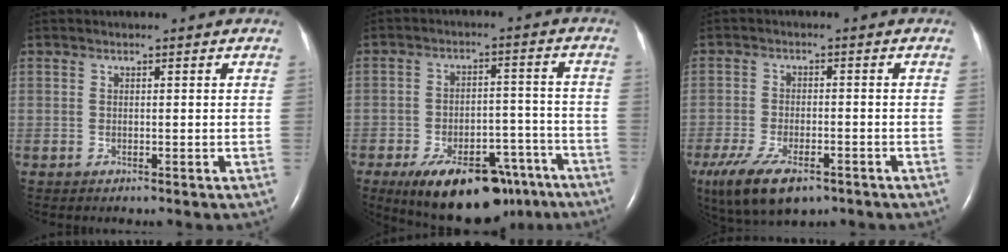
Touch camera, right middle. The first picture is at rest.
{"total": 17.6, "force": [-12.3, 7.9, 9.8], "torque": [-0.128, 0.020, -0.177]}
{"total": 10.9, "force": [-6.9, 4.4, 7.2], "torque": [-0.144, -0.017, -0.113]}